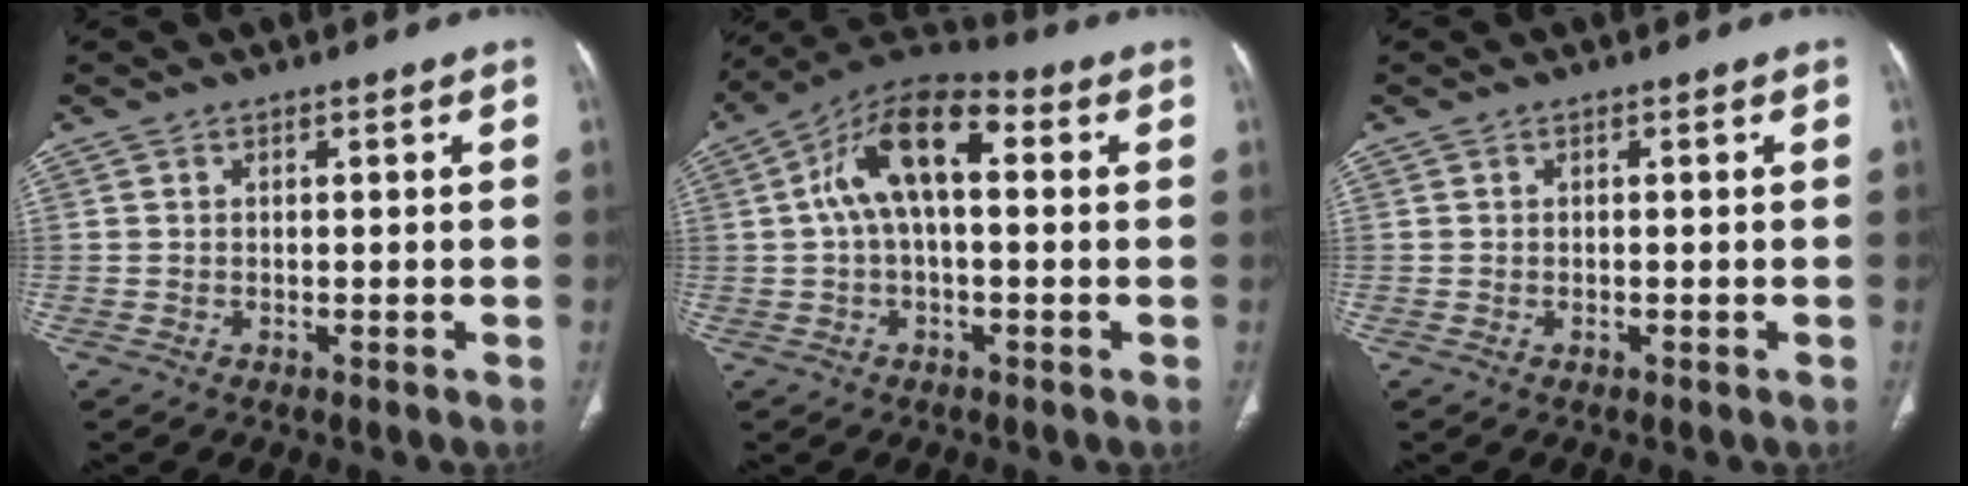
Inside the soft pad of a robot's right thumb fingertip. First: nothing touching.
{"total": 13.3, "force": [2.2, 6.6, 11.4], "torque": [-0.196, 0.039, 0.029]}
{"total": 0.0}